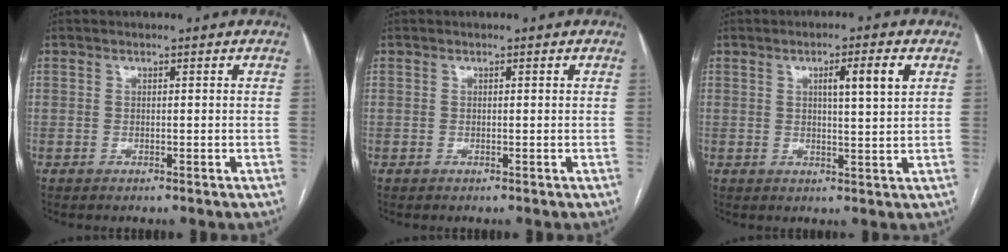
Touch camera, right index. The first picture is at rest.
{"total": 0.0}
{"total": 5.4, "force": [1.9, 0.0, 5.0], "torque": [-0.077, 0.002, 0.028]}